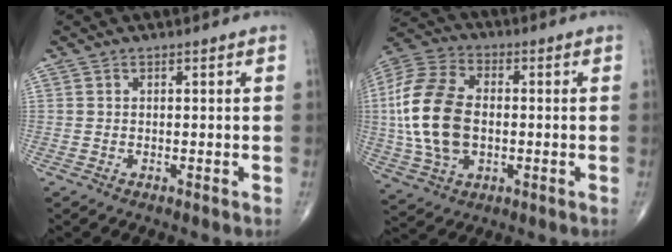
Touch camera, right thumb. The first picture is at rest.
{"total": 18.3, "force": [-0.4, 11.6, 14.2], "torque": [-0.296, 0.011, -0.007]}